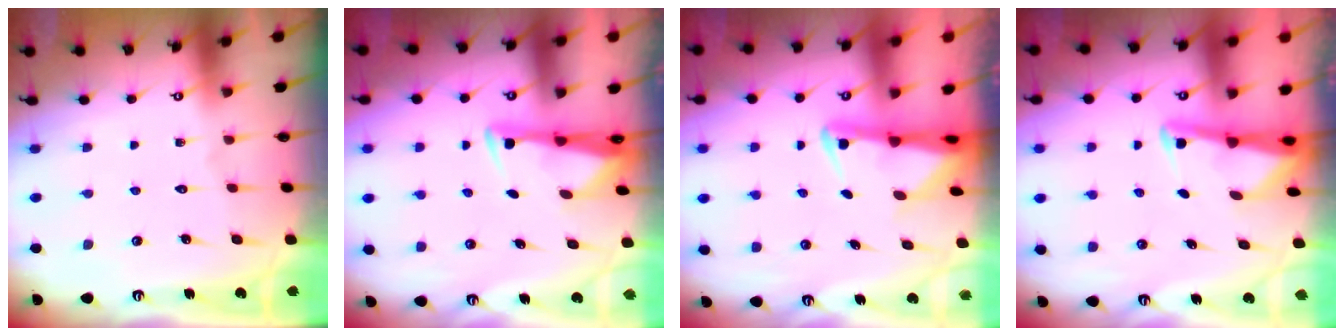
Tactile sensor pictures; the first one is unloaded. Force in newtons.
{"total": 3.3, "press": 3.2, "slide": 0.9}
{"total": 2.5, "press": 2.4, "slide": 0.5}
{"total": 2.9, "press": 2.9, "slide": 0.3}